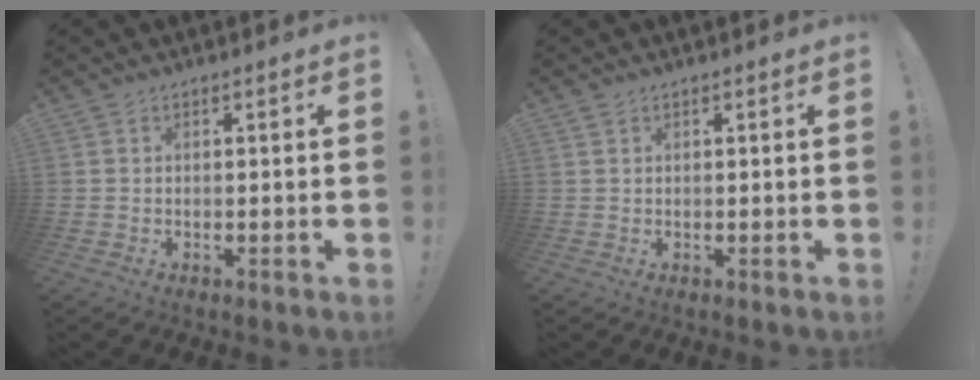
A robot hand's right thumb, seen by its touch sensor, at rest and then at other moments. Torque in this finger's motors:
{"motor_torque": [-0.01, 0.19, 0.00, 0.00, 0.00]}